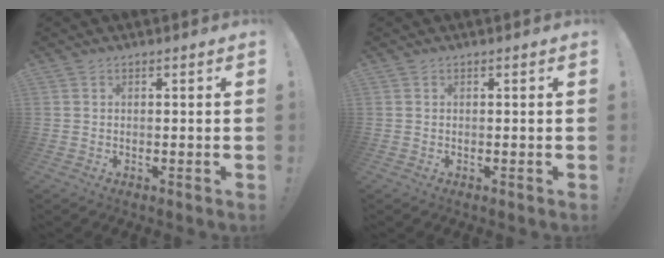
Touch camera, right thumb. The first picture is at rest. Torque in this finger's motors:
{"motor_torque": [0.00, 0.00, 0.14, -0.09, 0.01]}